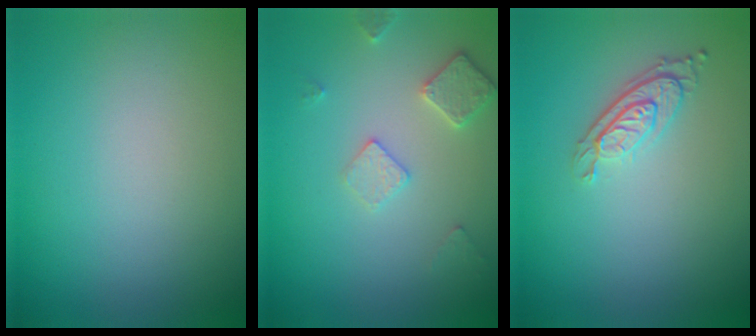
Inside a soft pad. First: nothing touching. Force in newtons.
{"total": 2.5, "press": 2.4, "slide": 0.4}
{"total": 2.9, "press": 2.2, "slide": 1.9}